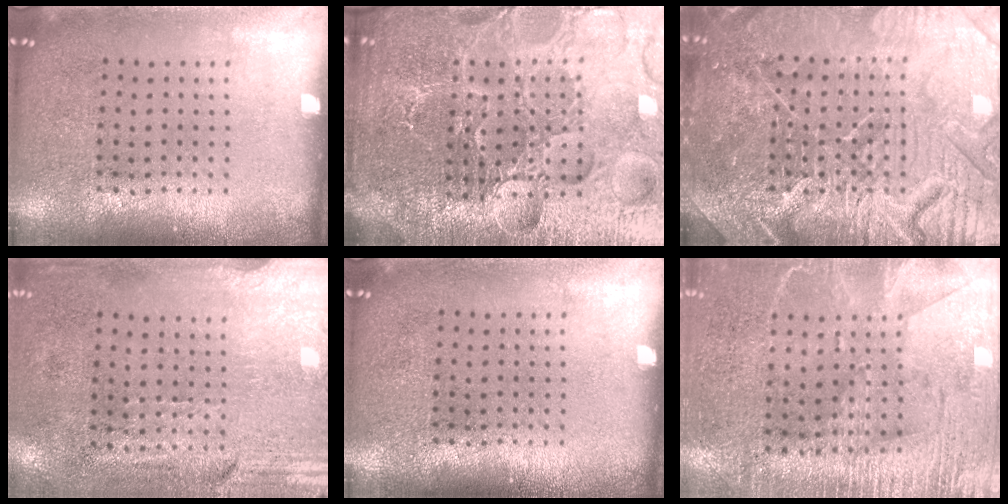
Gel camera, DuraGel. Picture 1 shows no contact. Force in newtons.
{"total": 6.3, "press": 5.6, "slide": 2.8}
{"total": 7.6, "press": 7.5, "slide": 0.9}
{"total": 3.0, "press": 2.5, "slide": 1.6}
{"total": 0.0}
{"total": 3.0, "press": 2.7, "slide": 1.3}